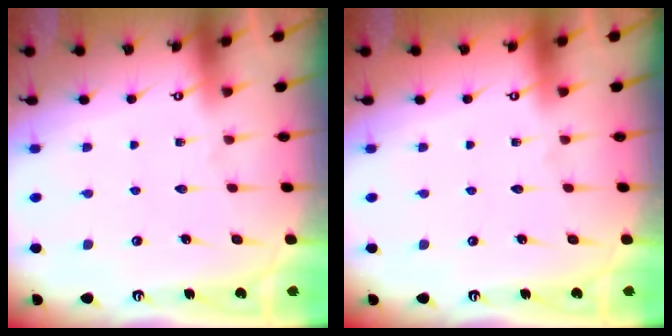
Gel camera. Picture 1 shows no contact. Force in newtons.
{"total": 0.0}